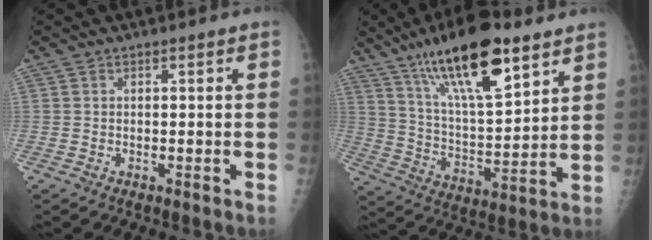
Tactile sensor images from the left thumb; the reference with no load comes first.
{"total": 20.6, "force": [12.5, 6.2, 15.1], "torque": [-0.235, -0.051, 0.223]}